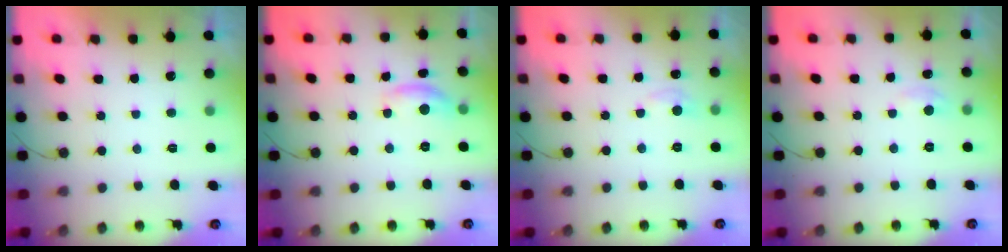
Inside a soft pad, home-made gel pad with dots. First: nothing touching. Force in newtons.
{"total": 8.6, "press": 8.6, "slide": 0.4}
{"total": 3.9, "press": 3.9, "slide": 0.5}
{"total": 2.3, "press": 2.3, "slide": 0.3}